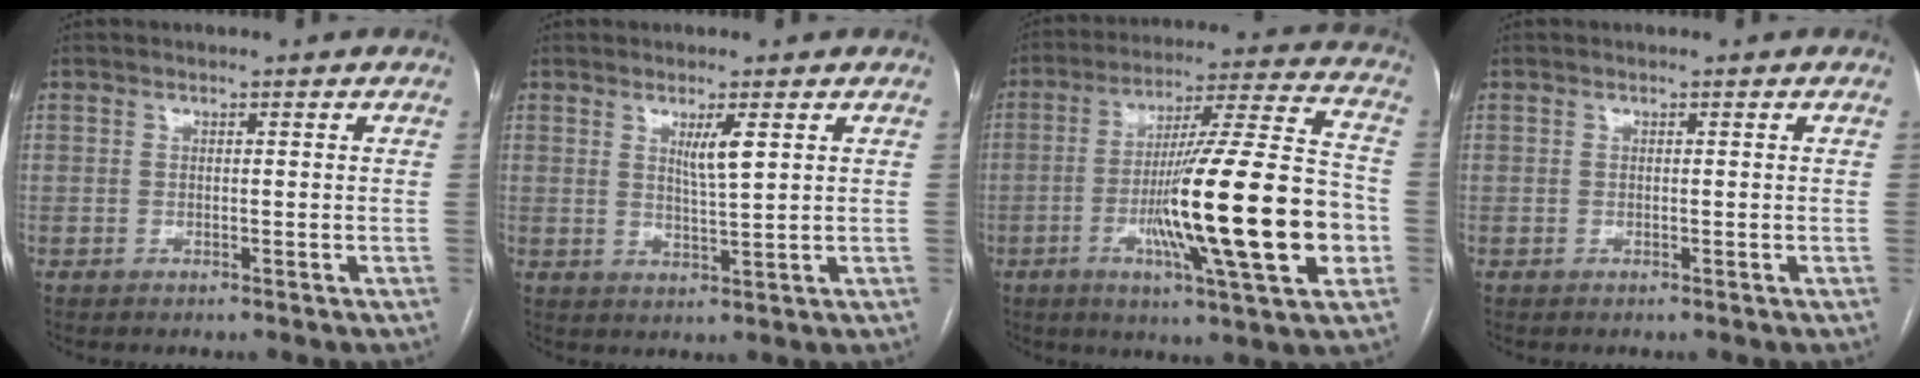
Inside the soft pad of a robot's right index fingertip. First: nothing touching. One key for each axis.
{"total": 3.7, "fx": 1.5, "fy": 0.0, "fz": 3.3, "tx": -0.061, "ty": -0.007, "tz": 0.030}
{"total": 23.3, "fx": -5.2, "fy": 1.1, "fz": 22.7, "tx": -0.351, "ty": -0.007, "tz": -0.085}
{"total": 0.0}